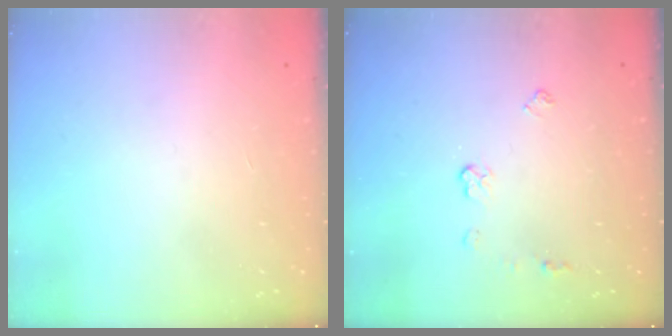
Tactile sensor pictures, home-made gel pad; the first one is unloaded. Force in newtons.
{"total": 3.8, "press": 3.7, "slide": 0.6}